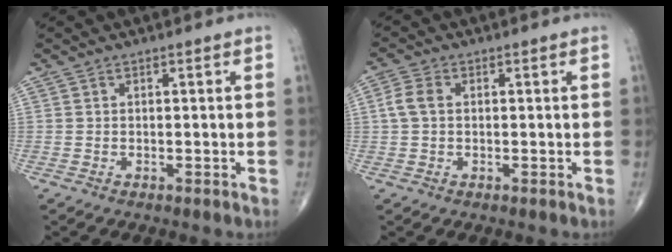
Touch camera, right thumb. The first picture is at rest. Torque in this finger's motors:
{"motor_torque": [-0.37, 0.40, 0.30, 0.03, 0.02]}